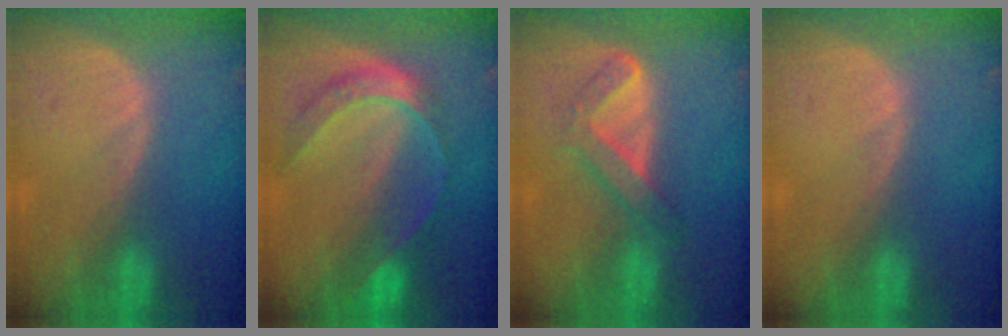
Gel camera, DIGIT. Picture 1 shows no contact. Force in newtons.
{"total": 7.7, "press": 6.5, "slide": 4.2}
{"total": 4.5, "press": 4.4, "slide": 0.7}
{"total": 0.7, "press": 0.1, "slide": 0.7}